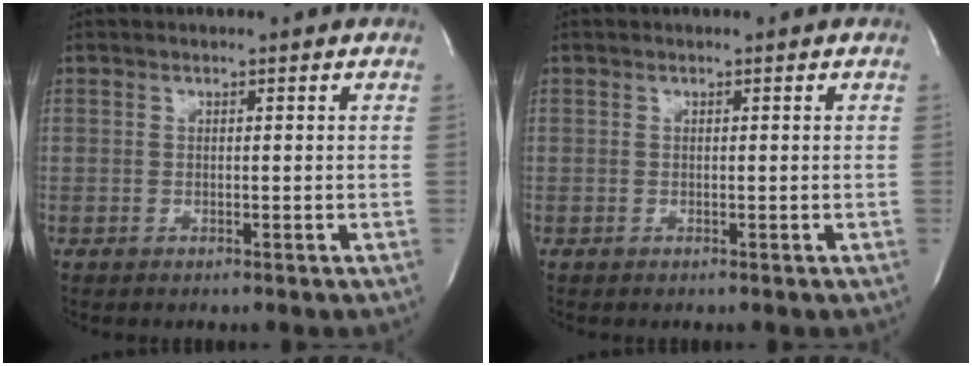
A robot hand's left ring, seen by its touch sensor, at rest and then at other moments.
{"total": 0.0}